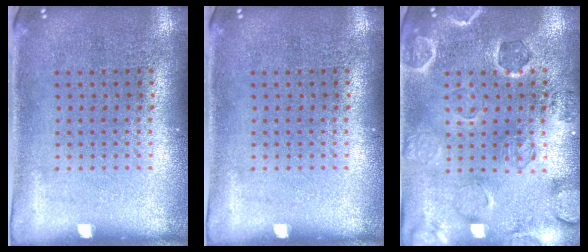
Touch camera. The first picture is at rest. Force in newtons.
{"total": 0.0}
{"total": 0.7, "press": 0.7, "slide": 0.4}